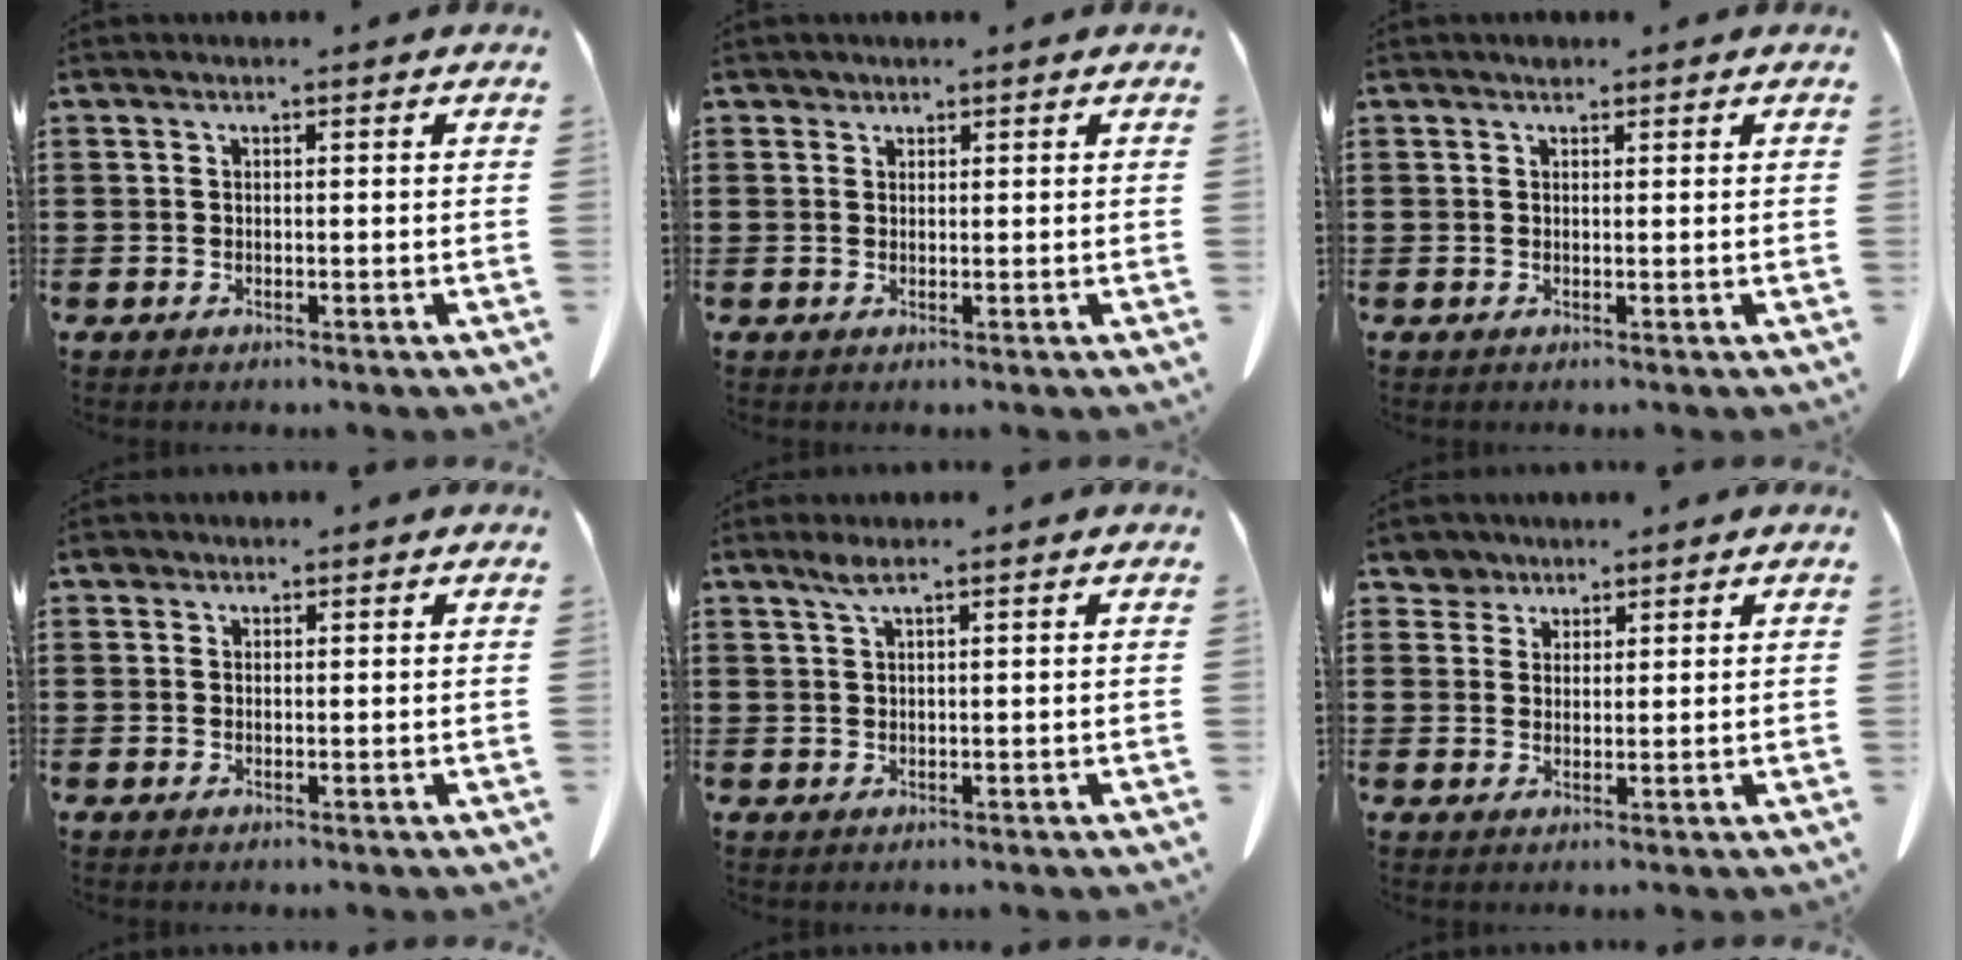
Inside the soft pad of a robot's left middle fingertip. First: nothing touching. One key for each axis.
{"total": 1.0, "fx": 0.9, "fy": 0.5, "fz": 0.1, "tx": -0.005, "ty": -0.001, "tz": 0.019}
{"total": 0.9, "fx": 0.7, "fy": 0.4, "fz": 0.2, "tx": -0.007, "ty": 0.000, "tz": 0.015}
{"total": 0.9, "fx": 0.6, "fy": 0.6, "fz": 0.2, "tx": -0.008, "ty": 0.002, "tz": 0.011}
{"total": 2.0, "fx": 1.3, "fy": 0.1, "fz": 1.6, "tx": -0.035, "ty": -0.002, "tz": 0.023}
{"total": 3.1, "fx": 2.5, "fy": 1.8, "fz": 0.3, "tx": -0.019, "ty": 0.006, "tz": 0.049}